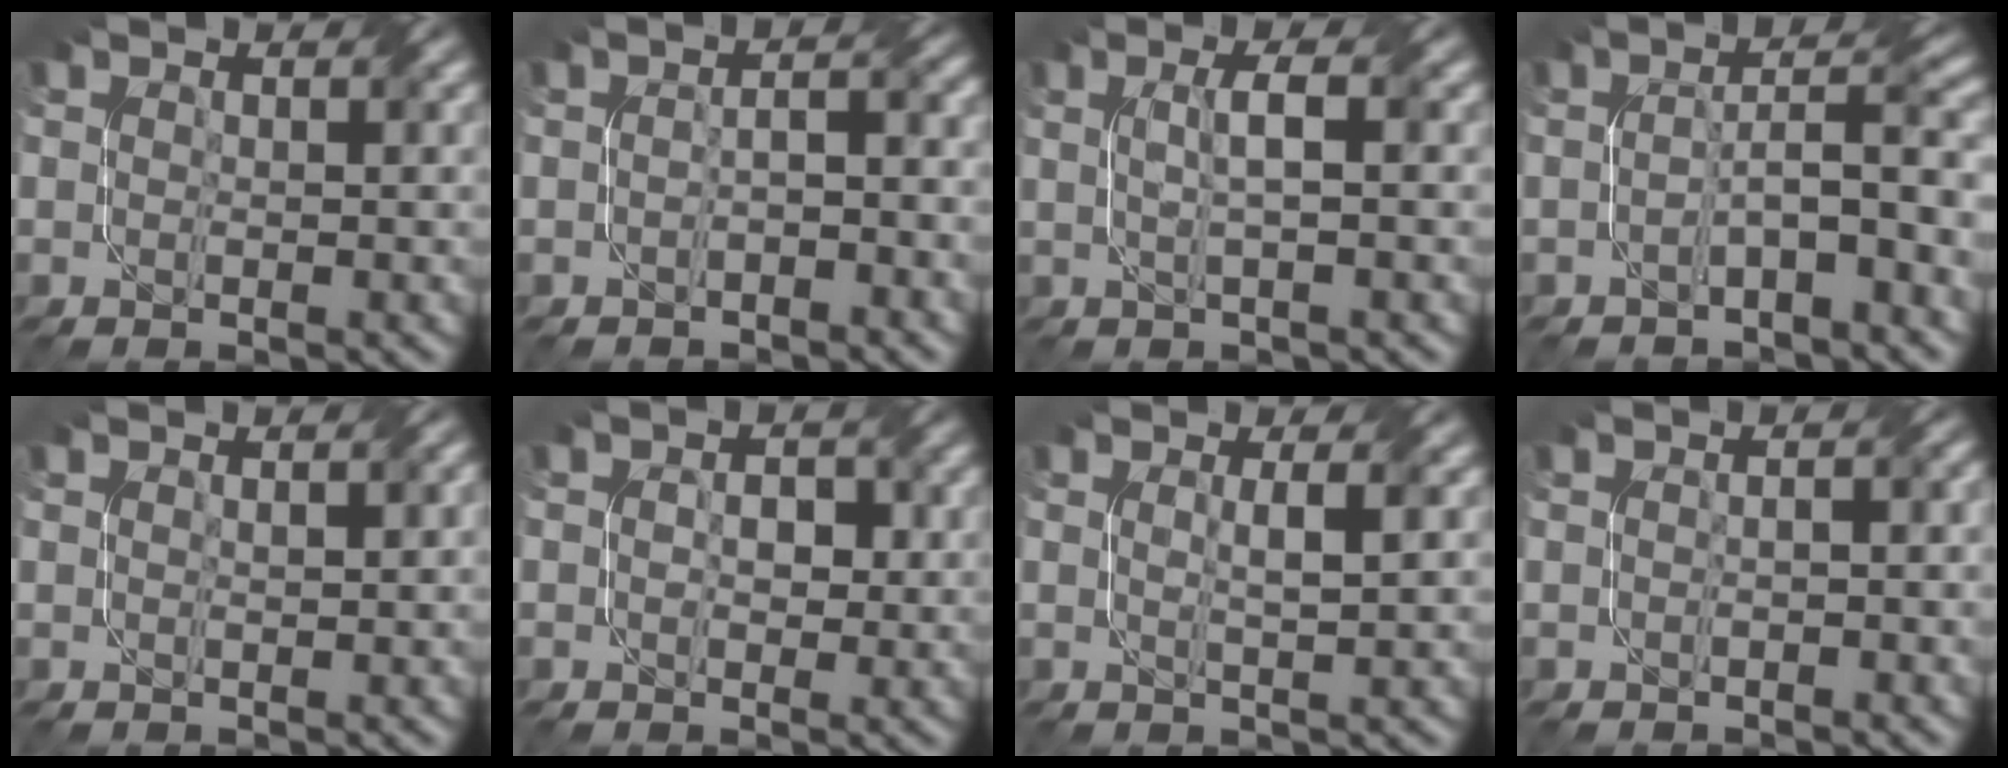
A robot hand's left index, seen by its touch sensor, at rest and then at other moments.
{"total": 2.1, "force": [-1.0, 0.5, 1.8], "torque": [-0.032, 0.007, -0.016]}
{"total": 2.5, "force": [0.2, 0.5, 2.5], "torque": [-0.045, 0.009, 0.002]}
{"total": 4.2, "force": [-1.3, 0.6, 3.9], "torque": [-0.067, 0.019, -0.027]}
{"total": 0.8, "force": [0.3, 0.1, 0.7], "torque": [-0.014, 0.004, 0.004]}
{"total": 1.9, "force": [-0.1, 1.3, 1.4], "torque": [-0.021, 0.001, -0.003]}
{"total": 1.7, "force": [0.3, 0.3, 1.7], "torque": [-0.027, 0.006, 0.002]}
{"total": 1.7, "force": [-0.4, 0.6, 1.5], "torque": [-0.022, 0.001, -0.009]}